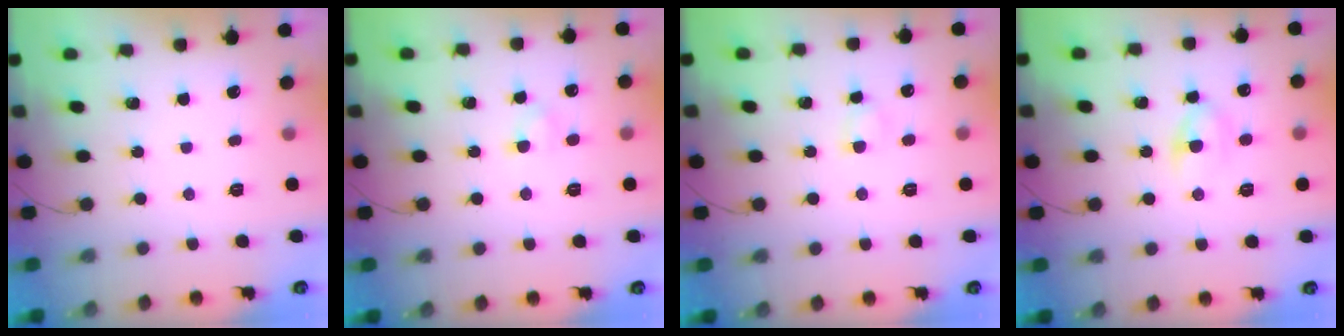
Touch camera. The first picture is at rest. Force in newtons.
{"total": 3.0, "press": 2.8, "slide": 1.0}
{"total": 3.0, "press": 2.8, "slide": 1.0}
{"total": 5.9, "press": 5.8, "slide": 1.3}